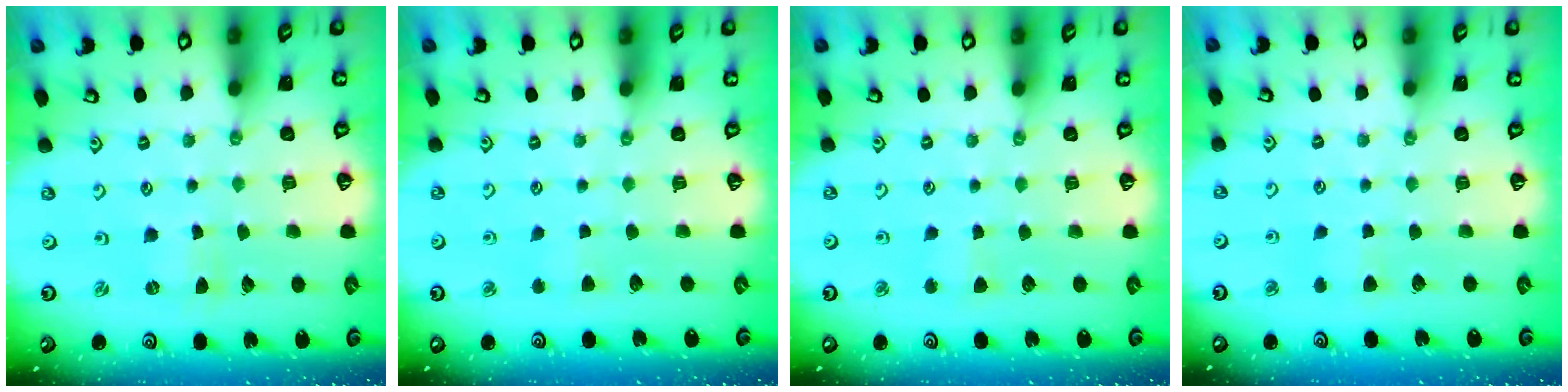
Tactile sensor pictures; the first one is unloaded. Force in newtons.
{"total": 2.7, "press": 2.7, "slide": 0.4}
{"total": 2.1, "press": 2.0, "slide": 0.4}
{"total": 4.8, "press": 4.7, "slide": 0.7}